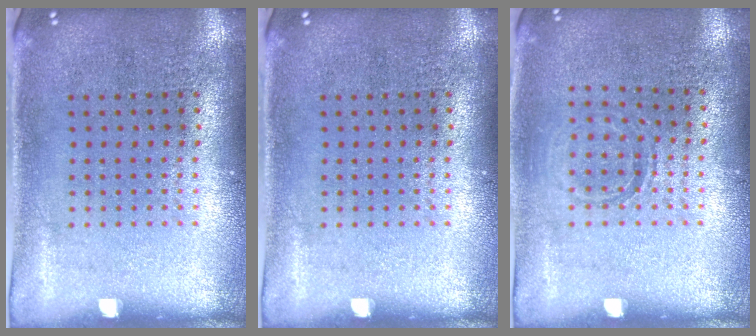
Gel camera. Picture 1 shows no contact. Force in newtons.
{"total": 0.0}
{"total": 0.9, "press": 0.9, "slide": 0.2}